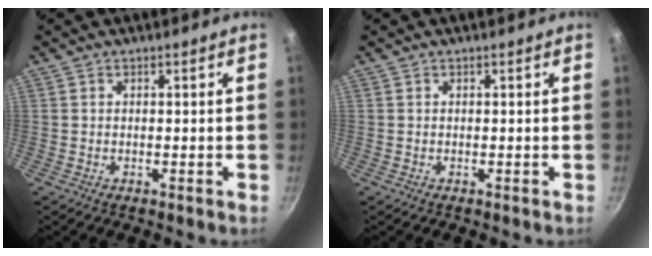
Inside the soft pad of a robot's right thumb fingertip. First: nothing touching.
{"total": 0.0}